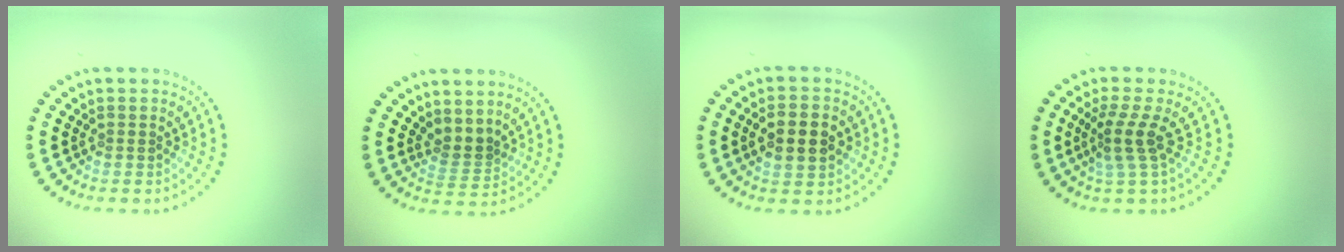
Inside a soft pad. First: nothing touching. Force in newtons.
{"total": 1.9, "press": 1.2, "slide": 1.5}
{"total": 4.1, "press": 4.1, "slide": 0.2}
{"total": 2.9, "press": 2.1, "slide": 2.0}